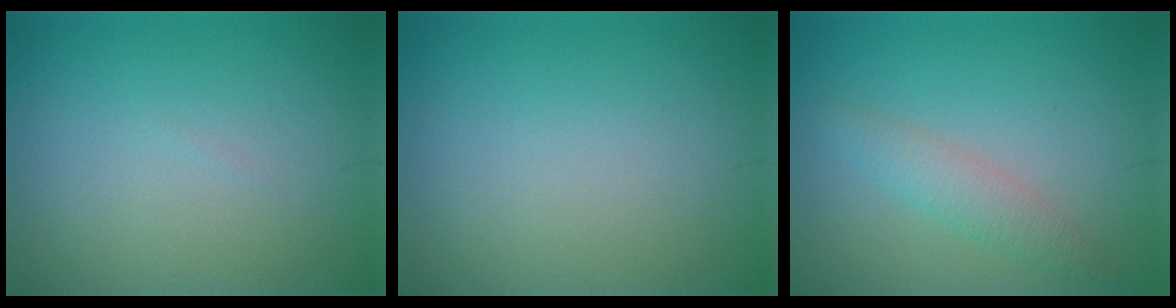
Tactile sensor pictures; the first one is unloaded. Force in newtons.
{"total": 0.0}
{"total": 2.3, "press": 2.3, "slide": 0.0}